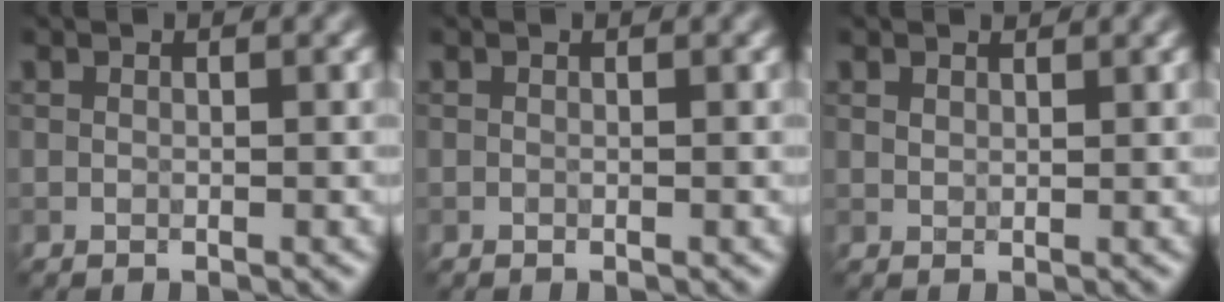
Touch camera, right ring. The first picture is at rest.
{"total": 0.0}
{"total": 1.1, "force": [0.8, 0.6, 0.4], "torque": [-0.009, 0.002, 0.017]}